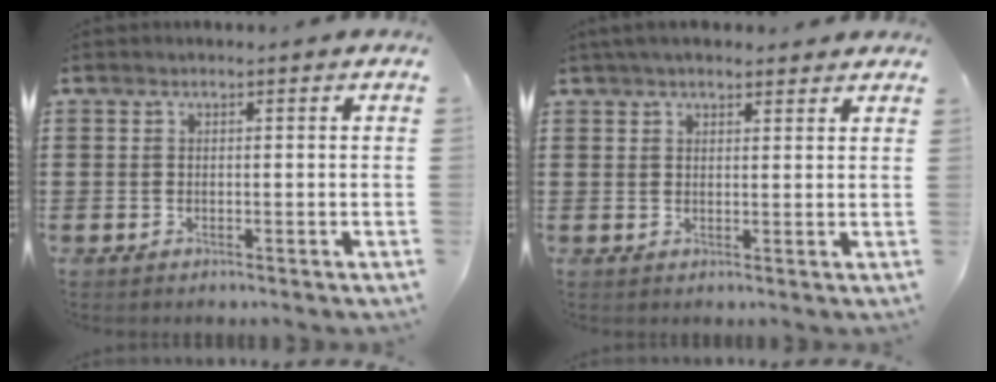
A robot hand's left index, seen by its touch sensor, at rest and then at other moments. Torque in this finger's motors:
{"motor_torque": [2.14, 0.00, 1.05, 0.21]}